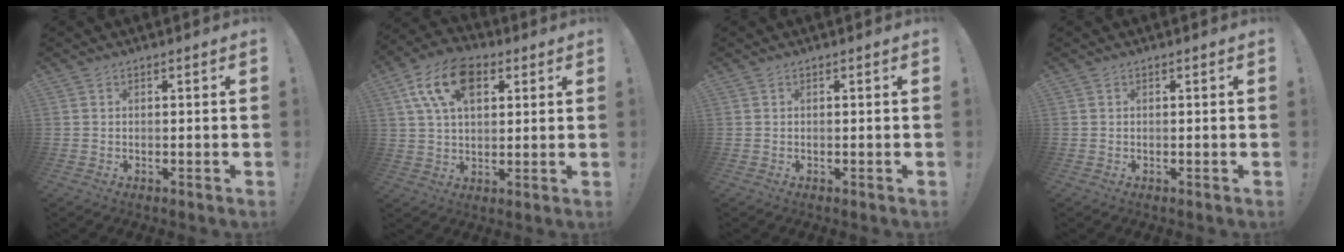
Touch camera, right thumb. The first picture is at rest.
{"total": 15.2, "force": [6.2, 9.3, 10.3], "torque": [-0.183, -0.005, 0.116]}
{"total": 0.0}
{"total": 0.0}